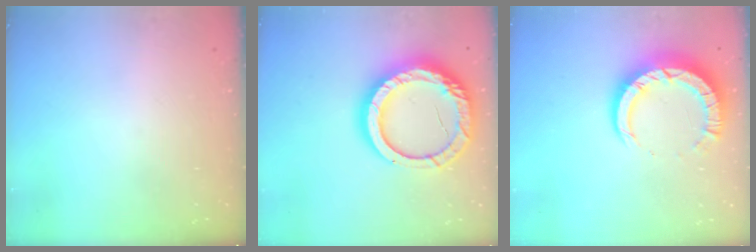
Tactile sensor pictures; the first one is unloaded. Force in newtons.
{"total": 20.9, "press": 20.8, "slide": 2.6}
{"total": 9.6, "press": 9.5, "slide": 1.1}